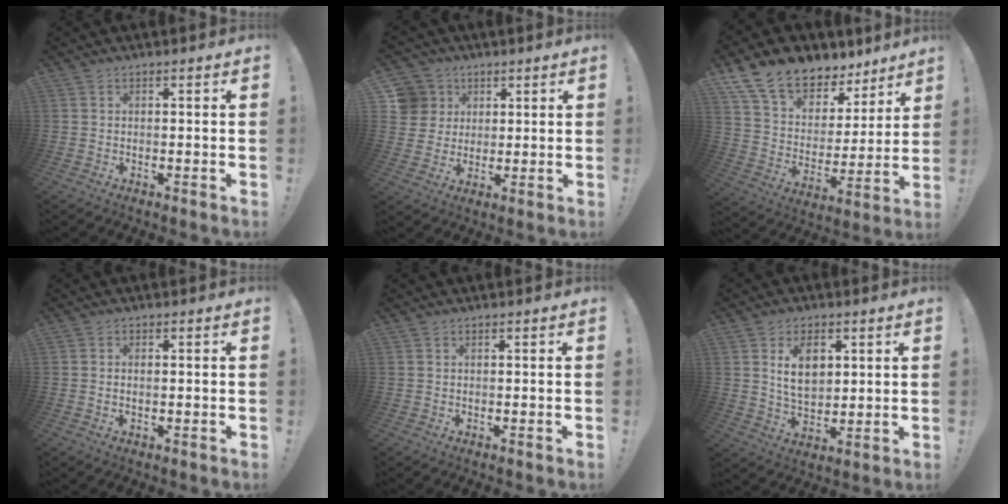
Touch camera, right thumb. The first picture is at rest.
{"total": 8.3, "force": [2.6, 7.7, 1.6], "torque": [-0.024, -0.012, 0.057]}
{"total": 14.8, "force": [11.5, 7.7, 5.3], "torque": [-0.106, -0.082, 0.218]}
{"total": 1.0, "force": [-0.1, 0.4, 0.9], "torque": [-0.012, -0.001, -0.004]}
{"total": 0.0}
{"total": 9.5, "force": [3.0, 6.3, 6.5], "torque": [-0.095, -0.004, 0.055]}